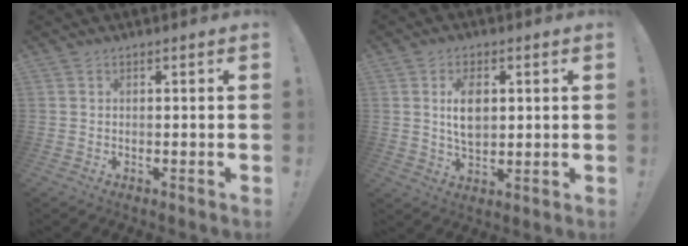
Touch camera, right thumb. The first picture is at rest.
{"total": 8.3, "force": [1.5, 5.2, 6.3], "torque": [-0.100, 0.002, 0.025]}